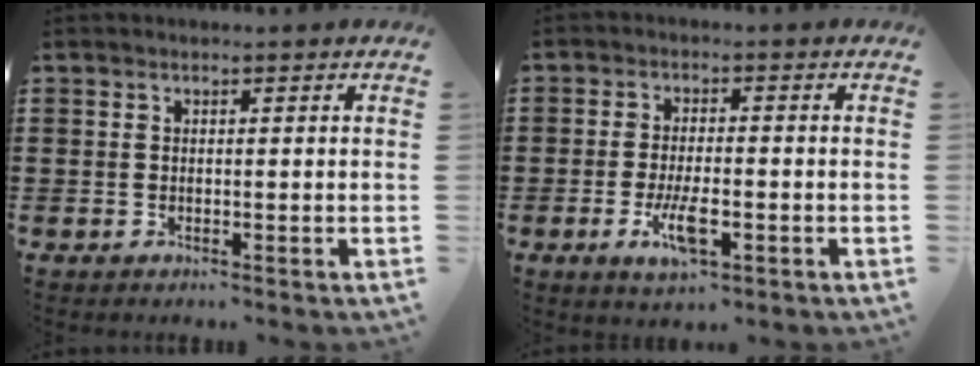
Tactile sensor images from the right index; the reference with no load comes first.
{"total": 5.9, "force": [-2.1, 2.0, 5.1], "torque": [-0.111, -0.007, -0.042]}